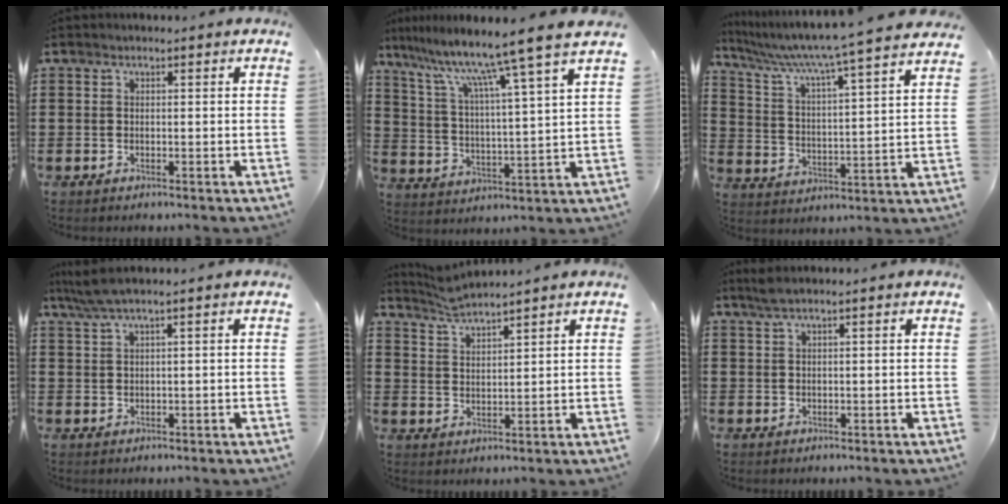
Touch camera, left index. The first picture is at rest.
{"total": 10.6, "force": [8.6, -1.3, 6.1], "torque": [-0.151, -0.055, 0.132]}
{"total": 6.7, "force": [5.8, -1.2, 3.1], "torque": [-0.087, -0.055, 0.088]}
{"total": 2.6, "force": [1.5, -0.1, 2.2], "torque": [-0.050, -0.003, 0.024]}
{"total": 3.7, "force": [3.6, -0.1, 0.7], "torque": [-0.024, -0.012, 0.066]}
{"total": 1.7, "force": [1.1, 0.0, 1.3], "torque": [-0.026, 0.001, 0.020]}